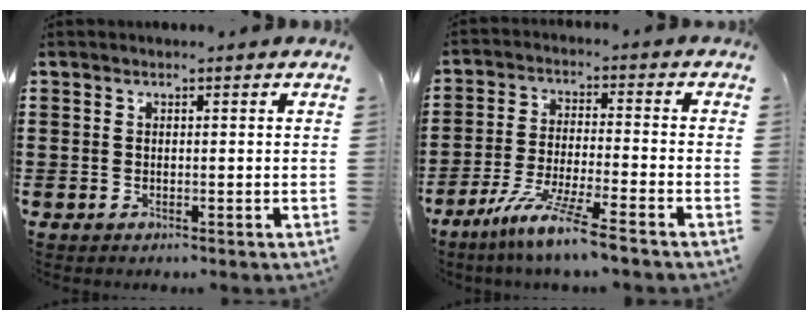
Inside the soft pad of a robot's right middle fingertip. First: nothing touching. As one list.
[{"total": 8.2, "force": [-6.6, -0.6, 4.8], "torque": [-0.099, -0.017, -0.129]}]